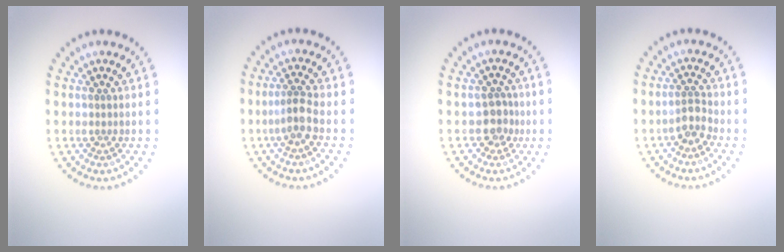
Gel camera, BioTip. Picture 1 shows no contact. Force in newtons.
{"total": 2.4, "press": 1.9, "slide": 1.5}
{"total": 1.9, "press": 1.8, "slide": 0.8}
{"total": 2.0, "press": 1.6, "slide": 1.2}